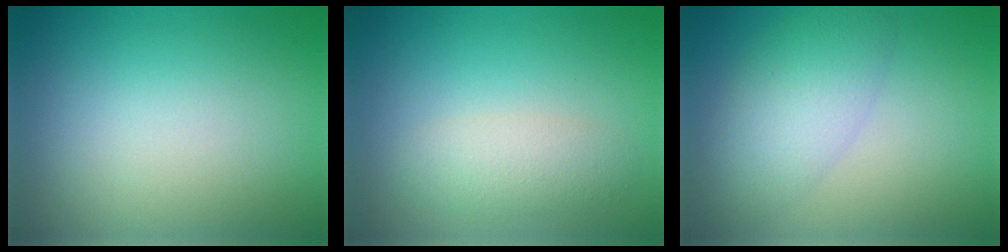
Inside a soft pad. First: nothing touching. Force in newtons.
{"total": 2.4, "press": 2.4, "slide": 0.2}
{"total": 4.8, "press": 4.8, "slide": 0.1}